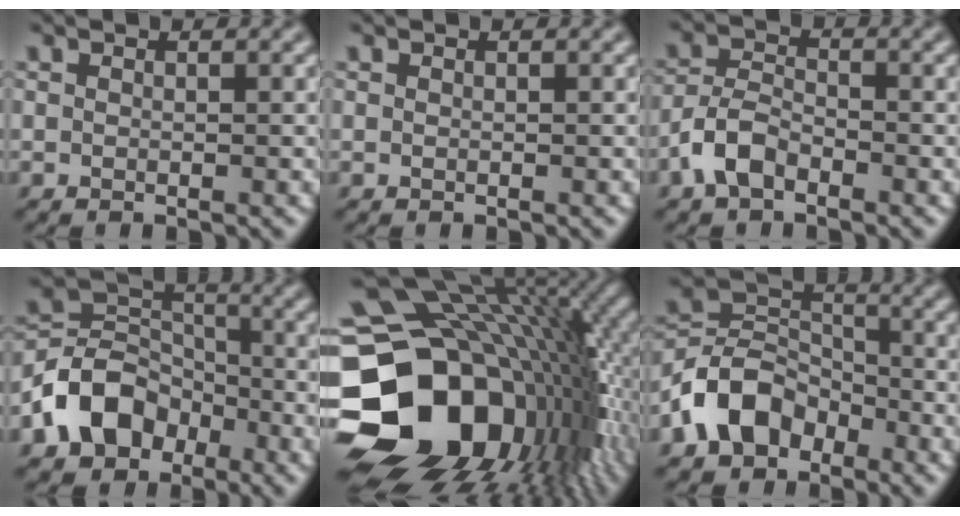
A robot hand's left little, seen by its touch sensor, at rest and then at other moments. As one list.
[{"total": 0.0}, {"total": 3.4, "force": [-2.2, 1.7, 2.0], "torque": [-0.043, 0.006, -0.050]}, {"total": 7.2, "force": [-3.5, 5.4, 3.2], "torque": [-0.057, 0.003, -0.077]}, {"total": 20.8, "force": [-4.2, 15.4, 13.3], "torque": [-0.277, -0.023, -0.059]}, {"total": 6.5, "force": [-3.6, 4.7, 2.9], "torque": [-0.050, 0.005, -0.082]}]